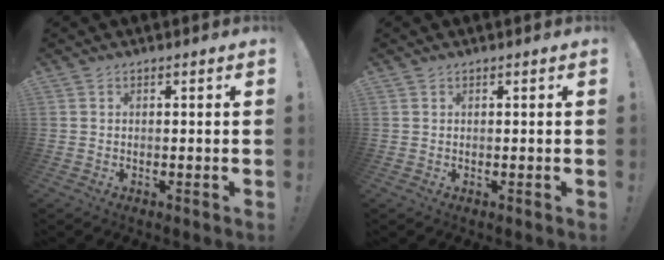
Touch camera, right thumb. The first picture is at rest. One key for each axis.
{"total": 0.0}